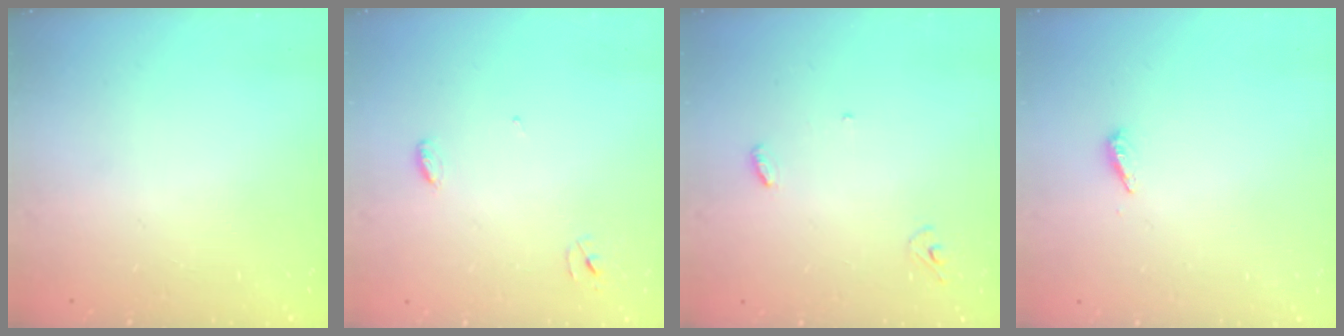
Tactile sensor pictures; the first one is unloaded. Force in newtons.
{"total": 3.3, "press": 3.3, "slide": 0.3}
{"total": 3.7, "press": 3.6, "slide": 0.3}
{"total": 3.5, "press": 3.5, "slide": 0.3}